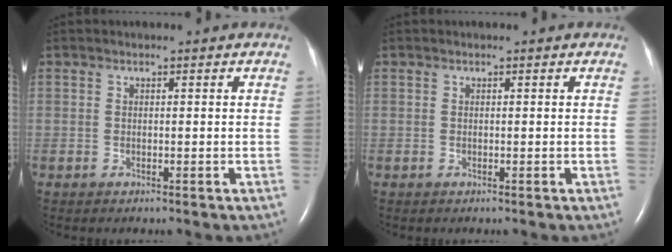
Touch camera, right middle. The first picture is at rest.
{"total": 0.0}